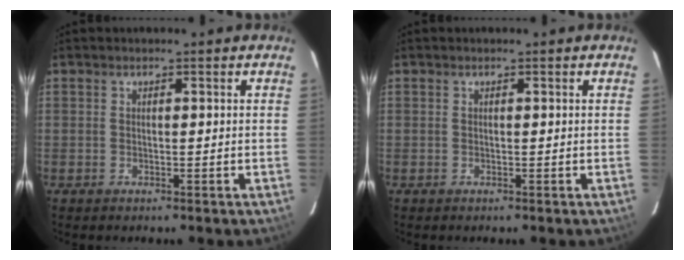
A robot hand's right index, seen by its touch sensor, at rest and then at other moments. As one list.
[{"total": 0.0}]